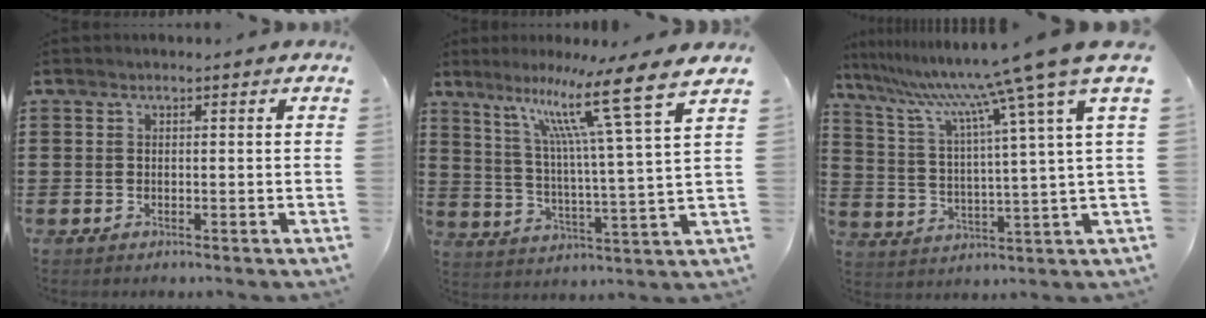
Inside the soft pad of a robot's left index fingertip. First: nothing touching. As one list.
[{"total": 12.3, "force": [8.7, -0.3, 8.8], "torque": [-0.175, -0.052, 0.128]}, {"total": 12.1, "force": [9.4, -1.0, 7.6], "torque": [-0.186, -0.058, 0.145]}]